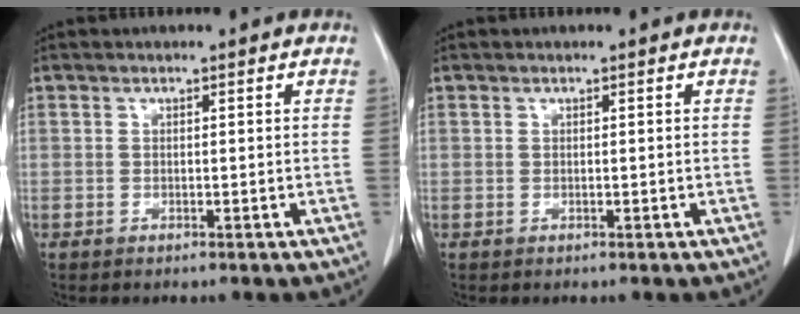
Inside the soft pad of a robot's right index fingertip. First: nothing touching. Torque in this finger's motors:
{"motor_torque": [0.00, 0.00, 0.00, 0.00]}